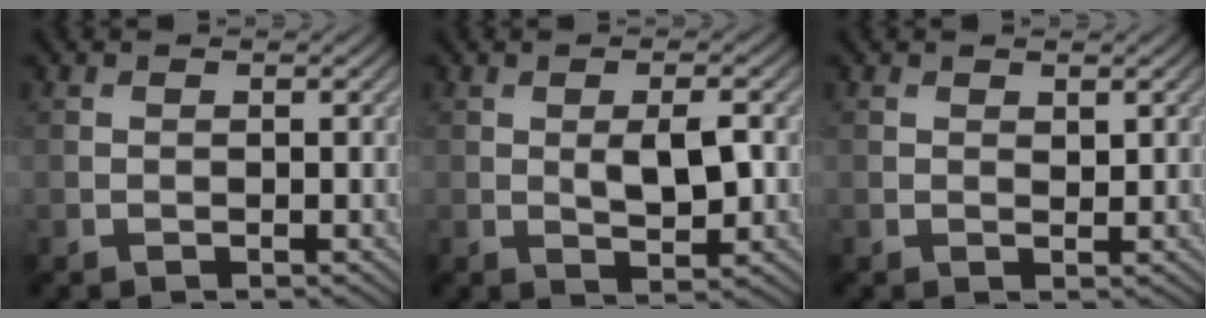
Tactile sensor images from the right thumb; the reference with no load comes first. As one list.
[{"total": 4.0, "force": [0.3, 1.6, 3.7], "torque": [-0.068, 0.000, 0.007]}, {"total": 1.0, "force": [0.6, 0.5, 0.6], "torque": [-0.011, -0.003, 0.012]}]